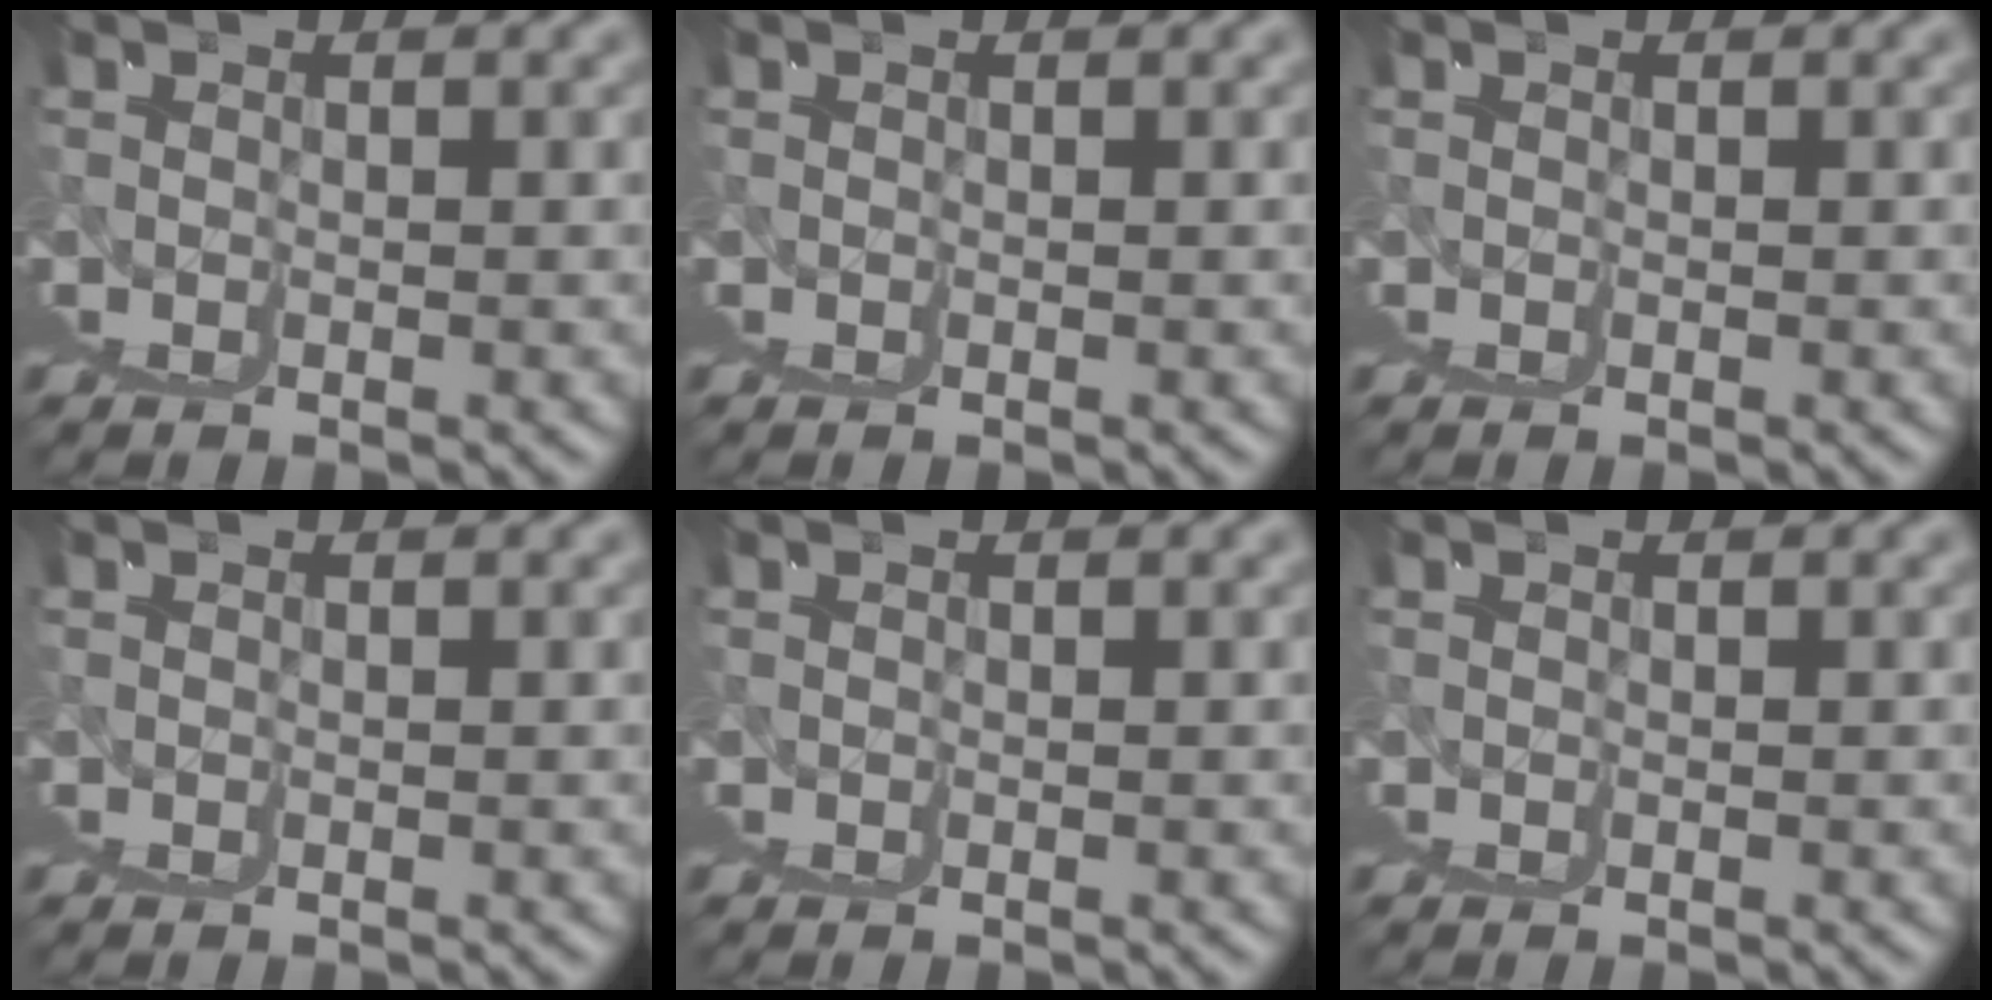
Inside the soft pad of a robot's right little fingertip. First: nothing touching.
{"total": 0.0}
{"total": 0.0}
{"total": 0.0}
{"total": 0.0}
{"total": 0.0}